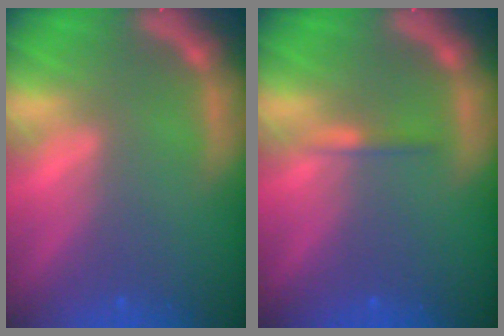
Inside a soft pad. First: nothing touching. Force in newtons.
{"total": 0.9}